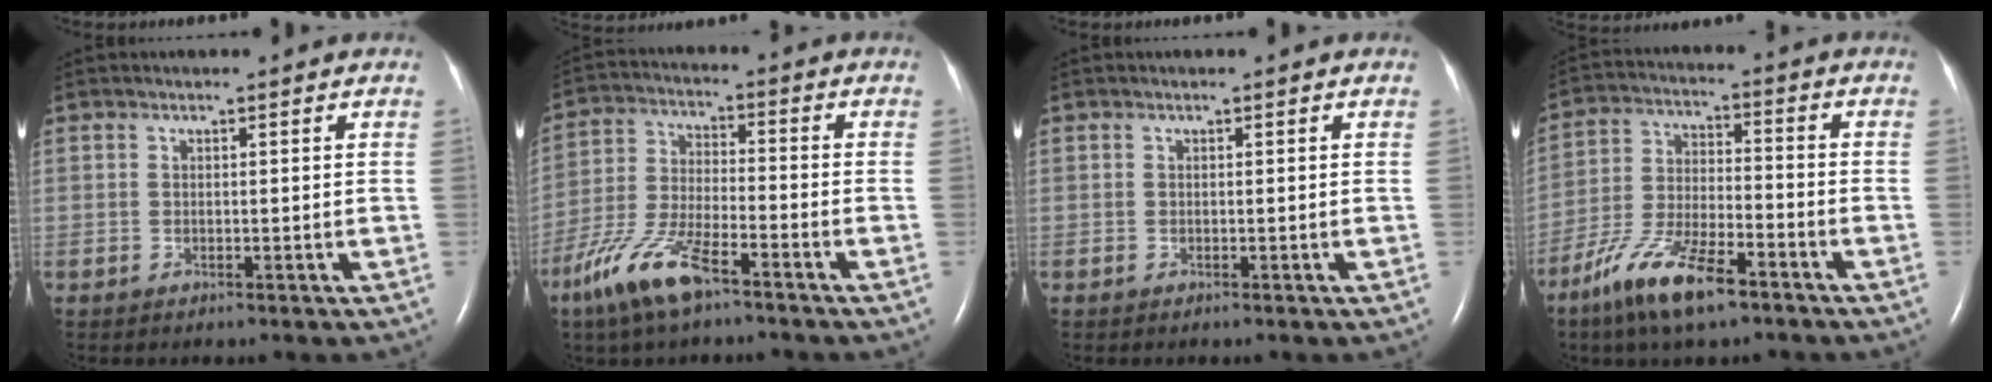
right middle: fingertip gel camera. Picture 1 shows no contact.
{"total": 10.5, "force": [-6.9, 2.4, 7.5], "torque": [-0.169, -0.013, -0.135]}
{"total": 0.0}
{"total": 12.0, "force": [-7.9, 2.9, 8.5], "torque": [-0.176, -0.015, -0.150]}